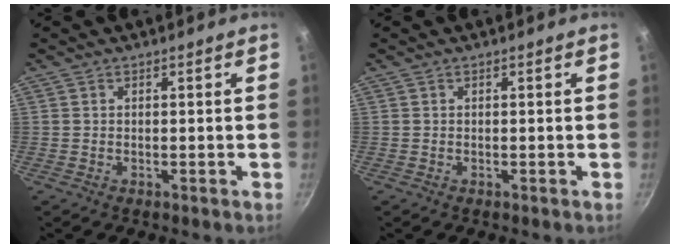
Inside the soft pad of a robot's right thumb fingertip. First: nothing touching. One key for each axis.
{"total": 0.0}